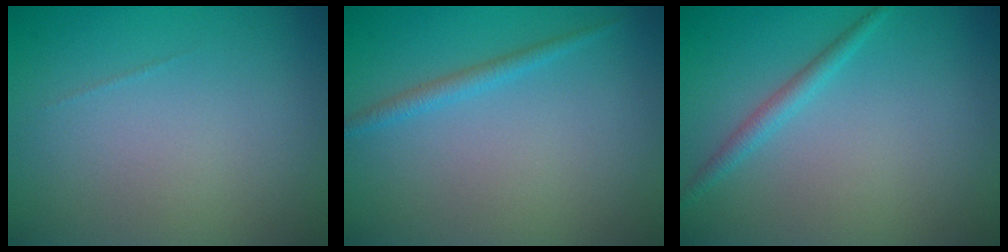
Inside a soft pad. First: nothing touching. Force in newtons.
{"total": 1.3, "press": 1.3, "slide": 0.1}
{"total": 1.6, "press": 1.6, "slide": 0.1}